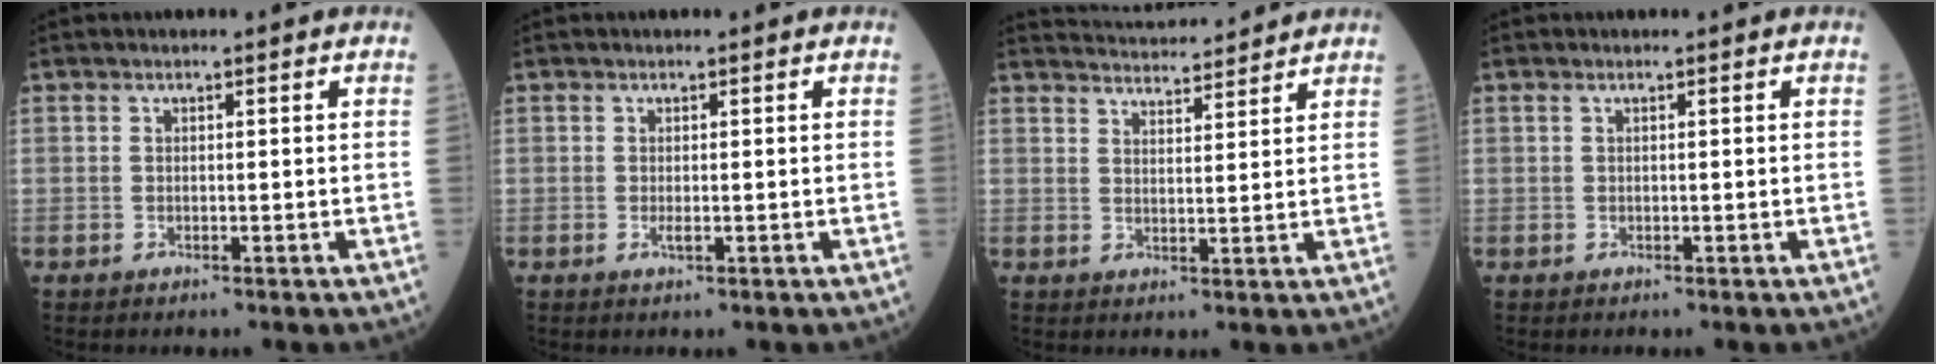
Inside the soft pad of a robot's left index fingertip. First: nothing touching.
{"total": 0.6, "force": [0.0, 0.1, 0.6], "torque": [-0.011, -0.001, -0.001]}
{"total": 10.2, "force": [10.0, 0.7, 1.9], "torque": [-0.032, 0.019, 0.142]}
{"total": 0.0}